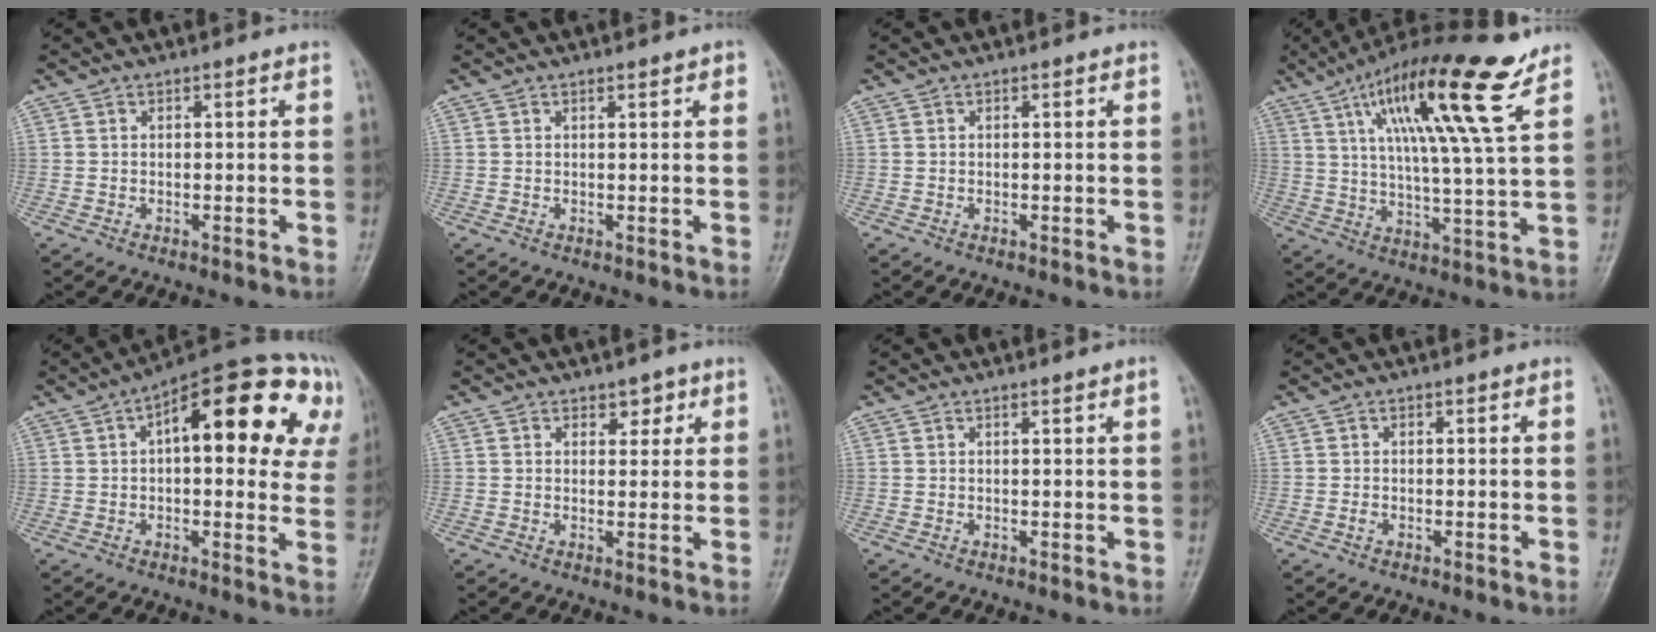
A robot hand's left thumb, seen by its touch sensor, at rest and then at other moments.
{"total": 1.1, "force": [0.7, 0.4, 0.7], "torque": [-0.006, -0.001, 0.009]}
{"total": 0.0}
{"total": 18.8, "force": [10.3, 2.4, 15.5], "torque": [-0.253, -0.033, 0.172]}
{"total": 21.9, "force": [7.1, 9.9, 18.2], "torque": [-0.203, 0.026, 0.083]}
{"total": 3.0, "force": [1.7, 2.1, 1.3], "torque": [0.009, -0.008, 0.022]}
{"total": 0.8, "force": [0.5, -0.1, 0.6], "torque": [-0.011, -0.003, 0.010]}
{"total": 0.8, "force": [-0.3, 0.6, 0.4], "torque": [-0.005, 0.001, -0.006]}